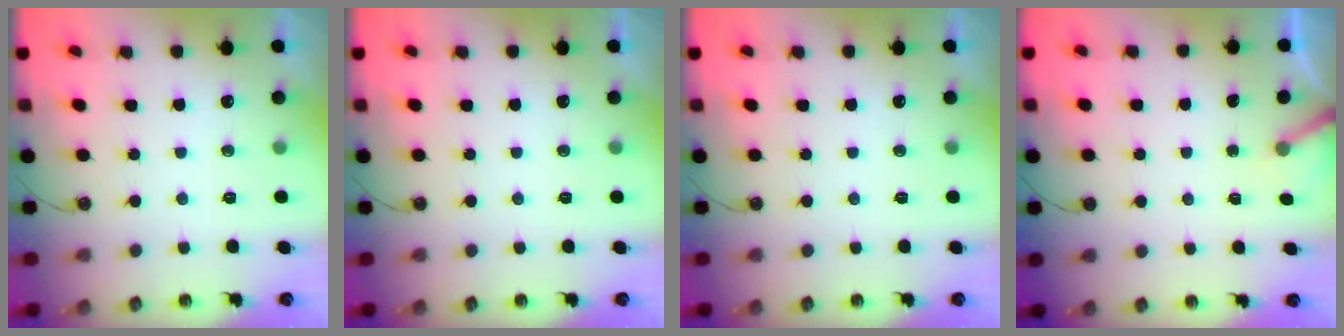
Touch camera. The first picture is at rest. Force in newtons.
{"total": 0.0}
{"total": 0.0}
{"total": 4.3, "press": 4.3, "slide": 0.2}